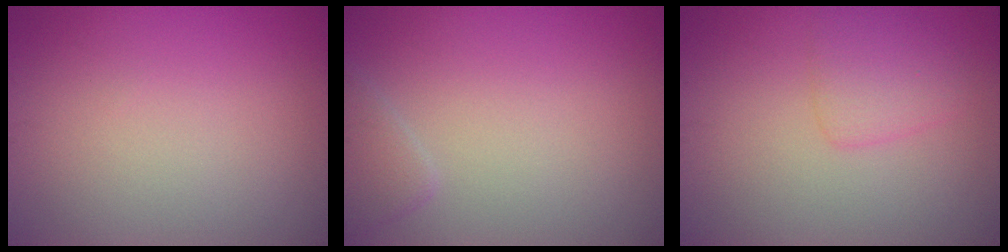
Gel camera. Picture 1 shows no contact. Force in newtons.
{"total": 1.5, "press": 1.5, "slide": 0.1}
{"total": 2.2, "press": 2.2, "slide": 0.1}